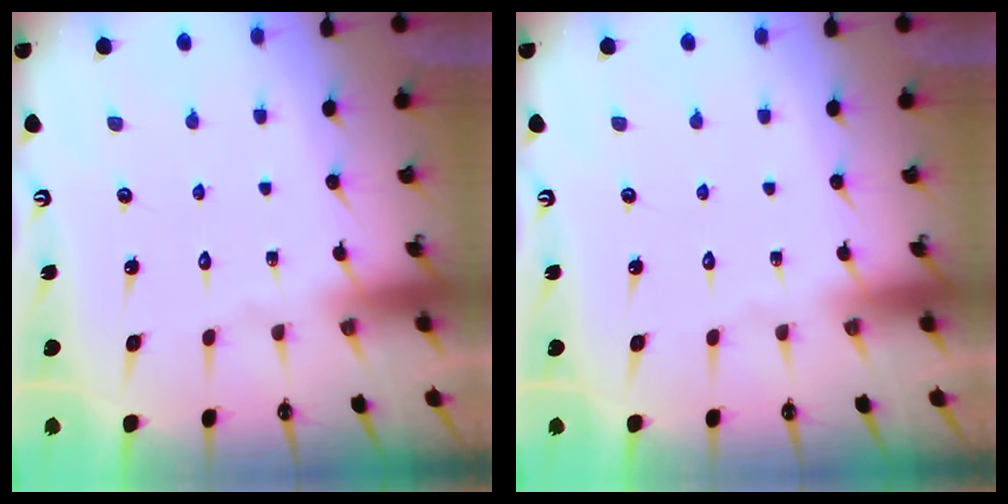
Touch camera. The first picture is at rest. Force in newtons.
{"total": 0.0}